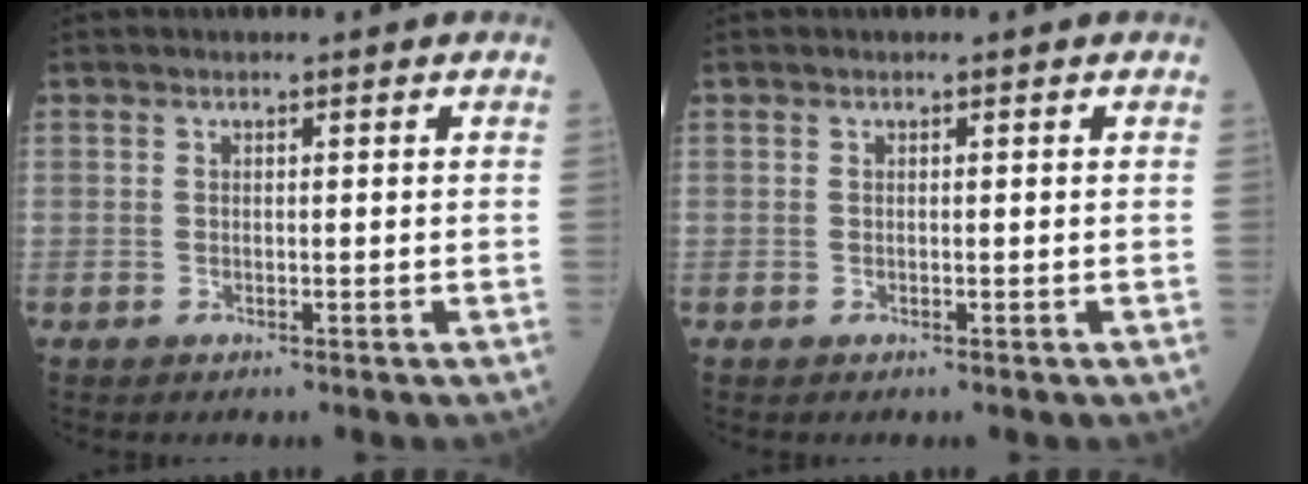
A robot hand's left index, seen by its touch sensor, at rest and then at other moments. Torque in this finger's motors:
{"motor_torque": [-0.22, 0.19, 0.01, -0.01]}